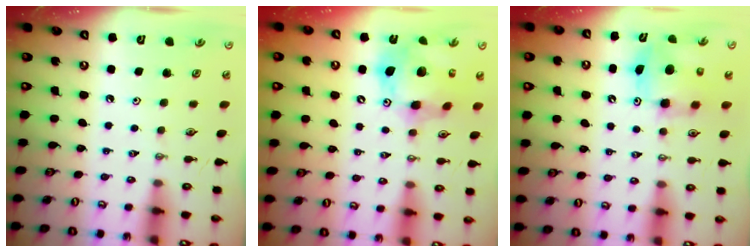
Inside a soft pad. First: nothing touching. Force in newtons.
{"total": 15.7, "press": 15.6, "slide": 1.4}
{"total": 7.9, "press": 7.8, "slide": 0.3}